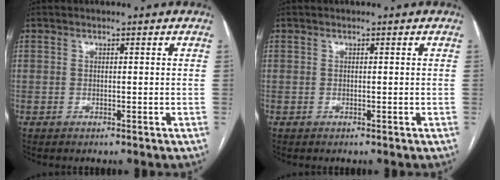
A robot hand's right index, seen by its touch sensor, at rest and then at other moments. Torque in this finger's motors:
{"motor_torque": [0.00, 0.00, 0.00, 0.00]}